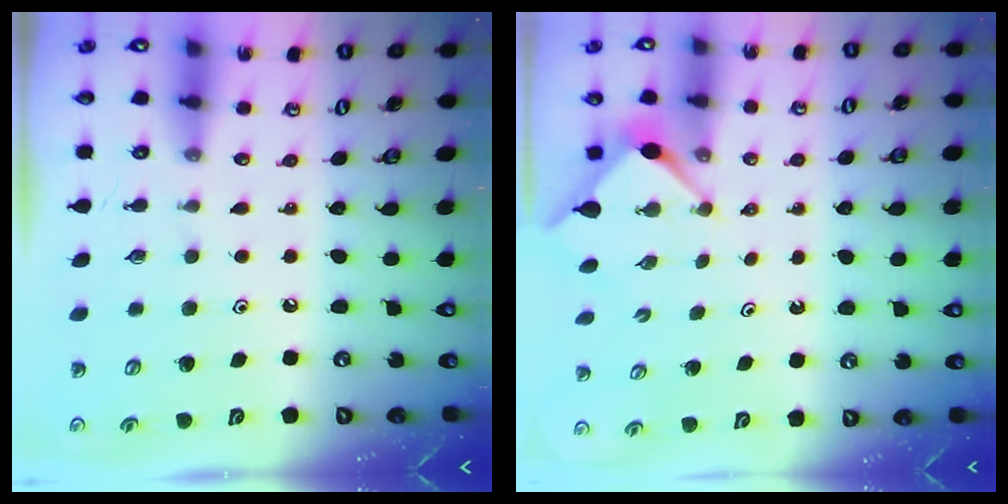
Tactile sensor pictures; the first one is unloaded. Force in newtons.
{"total": 2.8, "press": 2.8, "slide": 0.3}